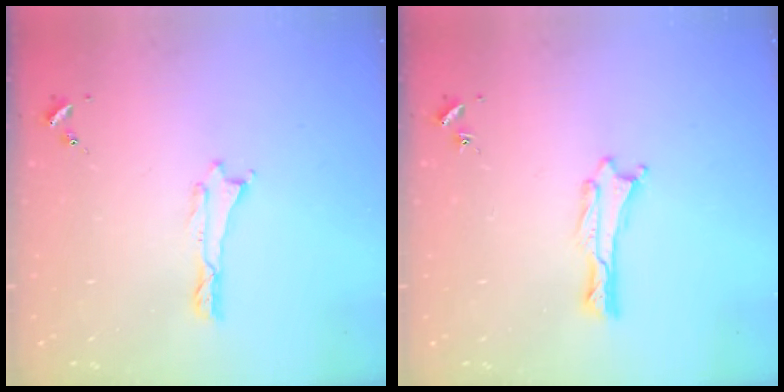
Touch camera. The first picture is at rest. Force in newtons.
{"total": 0.0}